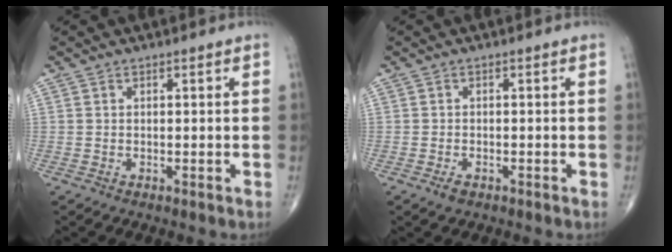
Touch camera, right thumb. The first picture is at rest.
{"total": 1.5, "force": [-0.9, 0.8, 0.9], "torque": [-0.017, 0.002, -0.014]}